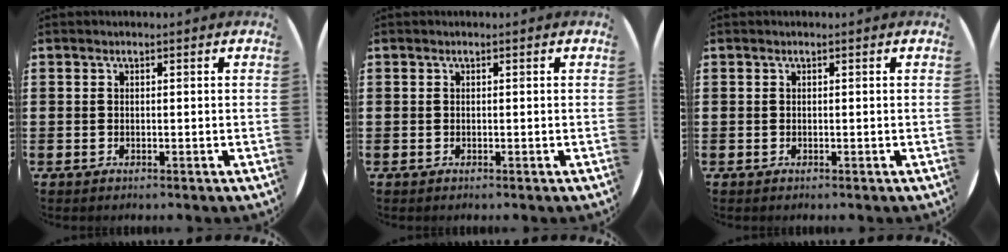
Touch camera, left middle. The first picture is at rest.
{"total": 0.0}
{"total": 0.0}